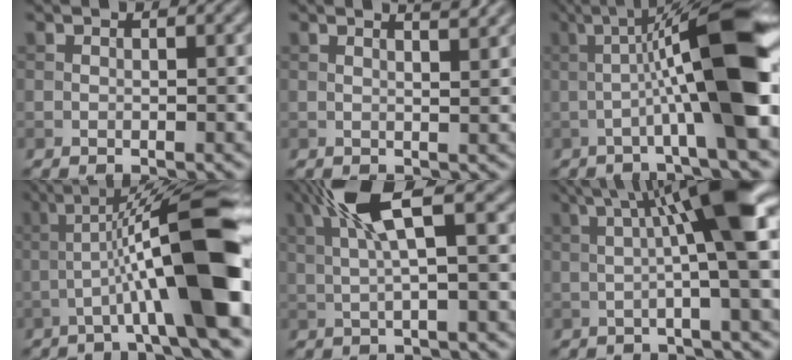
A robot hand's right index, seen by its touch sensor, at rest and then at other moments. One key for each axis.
{"total": 3.0, "fx": 2.2, "fy": 1.0, "fz": 1.8, "tx": -0.005, "ty": 0.010, "tz": 0.002}
{"total": 11.1, "fx": -0.9, "fy": 1.0, "fz": 11.0, "tx": -0.162, "ty": 0.029, "tz": -0.017}
{"total": 11.7, "fx": -2.2, "fy": 1.2, "fz": 11.5, "tx": -0.168, "ty": 0.031, "tz": -0.035}
{"total": 6.8, "fx": 2.2, "fy": 1.4, "fz": 6.2, "tx": -0.120, "ty": 0.019, "tz": 0.038}
{"total": 9.6, "fx": 2.1, "fy": 1.5, "fz": 9.2, "tx": -0.128, "ty": 0.023, "tz": 0.026}